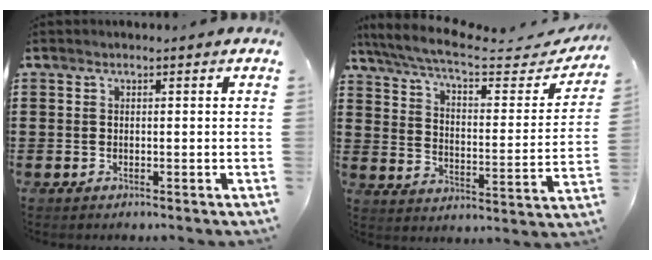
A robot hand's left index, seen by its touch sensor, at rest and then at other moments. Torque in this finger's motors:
{"motor_torque": [2.14, 0.00, 0.35, 0.04]}